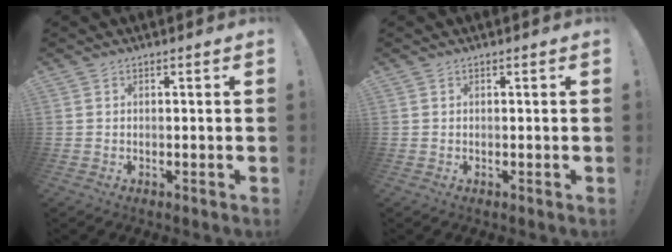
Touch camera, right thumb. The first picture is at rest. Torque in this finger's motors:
{"motor_torque": [-0.02, 0.02, 0.04, -0.04, 0.03]}